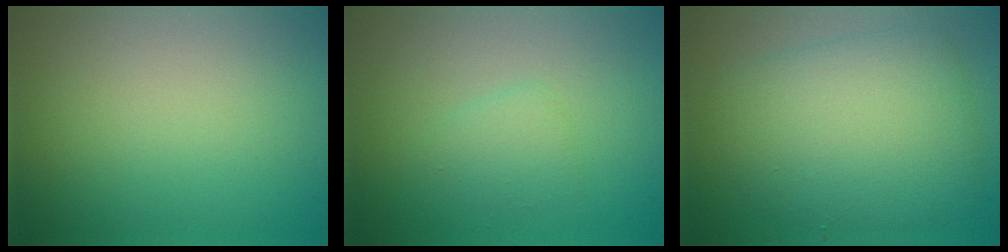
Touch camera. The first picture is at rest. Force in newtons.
{"total": 1.6, "press": 1.6, "slide": 0.0}
{"total": 7.2, "press": 7.2, "slide": 0.1}